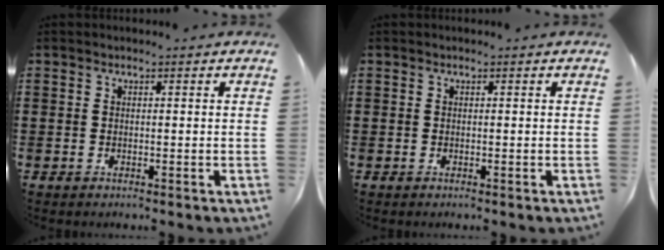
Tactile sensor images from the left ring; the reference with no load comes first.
{"total": 0.0}